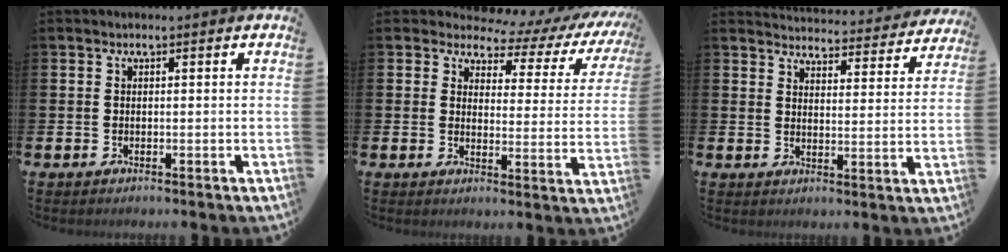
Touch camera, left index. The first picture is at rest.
{"total": 4.1, "force": [2.9, 2.5, 1.4], "torque": [-0.028, -0.030, 0.035]}
{"total": 3.9, "force": [3.8, 0.6, 0.3], "torque": [-0.012, -0.035, 0.061]}